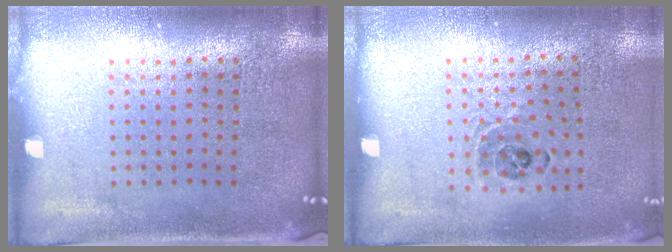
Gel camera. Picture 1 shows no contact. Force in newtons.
{"total": 0.9, "press": 0.9, "slide": 0.1}